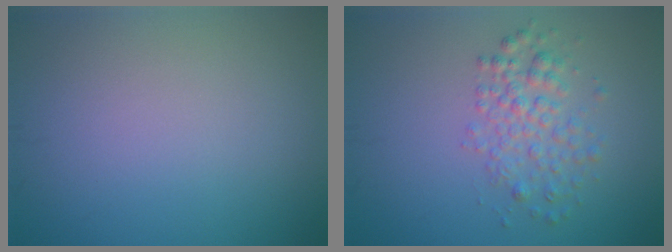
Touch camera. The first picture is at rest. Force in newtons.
{"total": 2.8, "press": 2.8, "slide": 0.1}